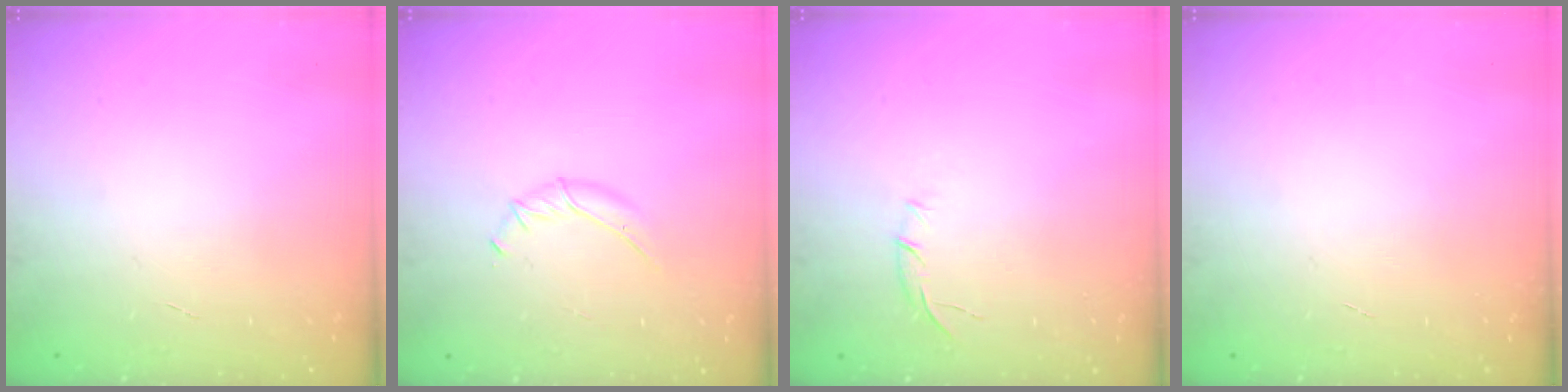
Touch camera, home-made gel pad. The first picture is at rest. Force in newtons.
{"total": 4.4, "press": 4.2, "slide": 1.1}
{"total": 4.2, "press": 4.0, "slide": 1.1}
{"total": 0.0}